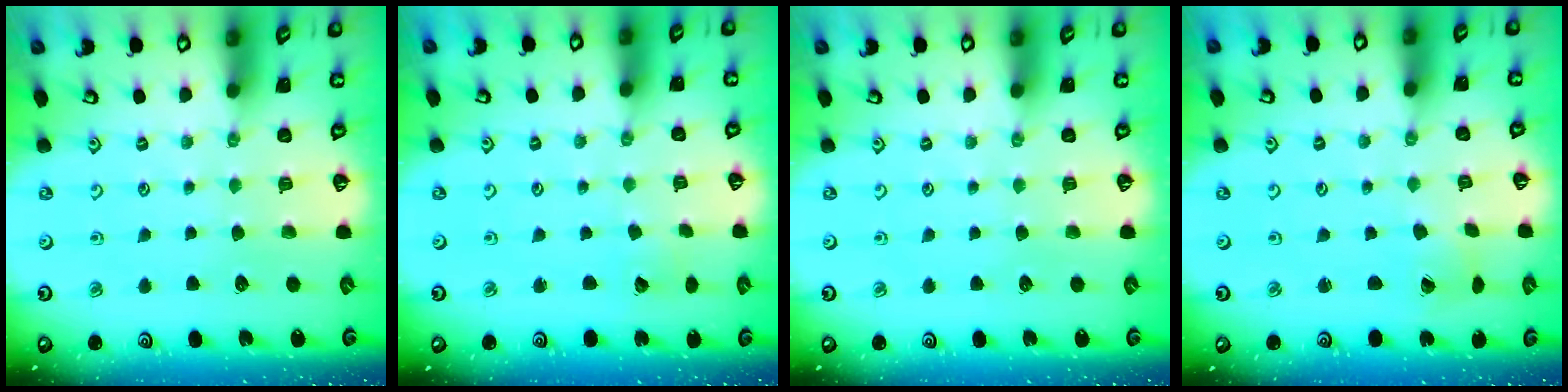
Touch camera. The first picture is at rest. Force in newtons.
{"total": 2.7, "press": 2.6, "slide": 0.4}
{"total": 0.0}
{"total": 1.1, "press": 1.0, "slide": 0.1}